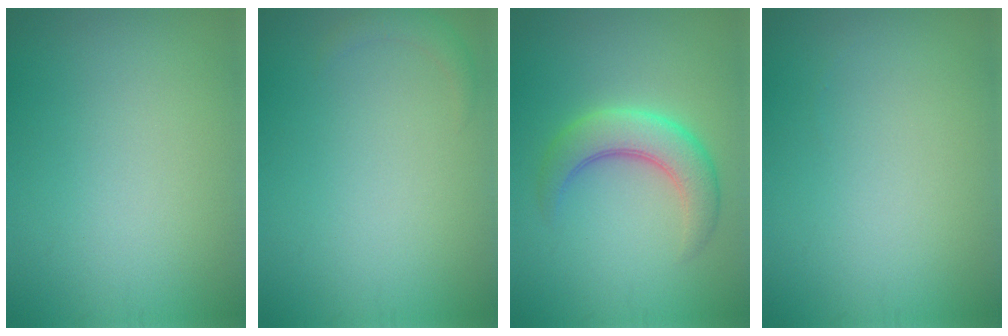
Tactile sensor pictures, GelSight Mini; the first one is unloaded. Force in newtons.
{"total": 1.1, "press": 1.1, "slide": 0.1}
{"total": 4.6, "press": 4.6, "slide": 0.1}
{"total": 0.0}